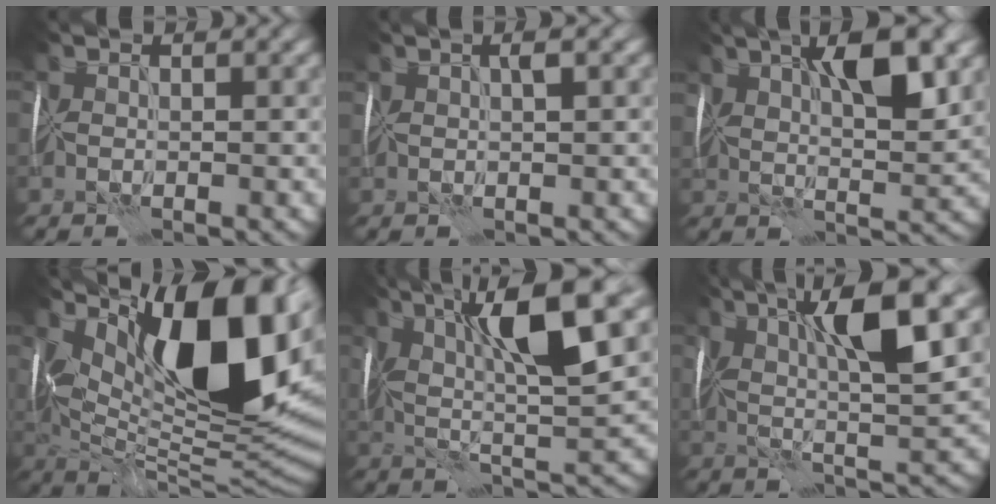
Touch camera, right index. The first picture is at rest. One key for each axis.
{"total": 1.4, "fx": 0.8, "fy": 0.0, "fz": 1.2, "tx": -0.021, "ty": 0.008, "tz": 0.013}
{"total": 8.6, "fx": 3.6, "fy": 3.0, "fz": 7.2, "tx": -0.121, "ty": 0.012, "tz": 0.059}
{"total": 17.3, "fx": 5.6, "fy": 7.1, "fz": 14.7, "tx": -0.211, "ty": 0.010, "tz": 0.091}
{"total": 11.4, "fx": 4.0, "fy": 2.9, "fz": 10.3, "tx": -0.179, "ty": 0.014, "tz": 0.067}
{"total": 10.3, "fx": 3.8, "fy": 2.3, "fz": 9.3, "tx": -0.155, "ty": 0.009, "tz": 0.065}